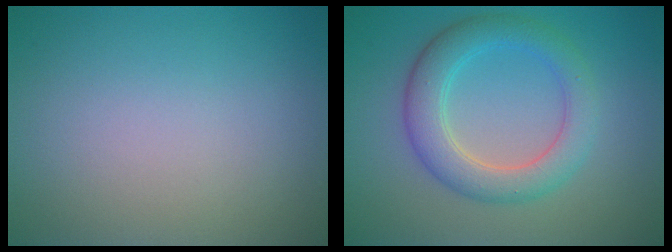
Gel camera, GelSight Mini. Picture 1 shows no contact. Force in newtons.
{"total": 4.7, "press": 4.7, "slide": 0.2}